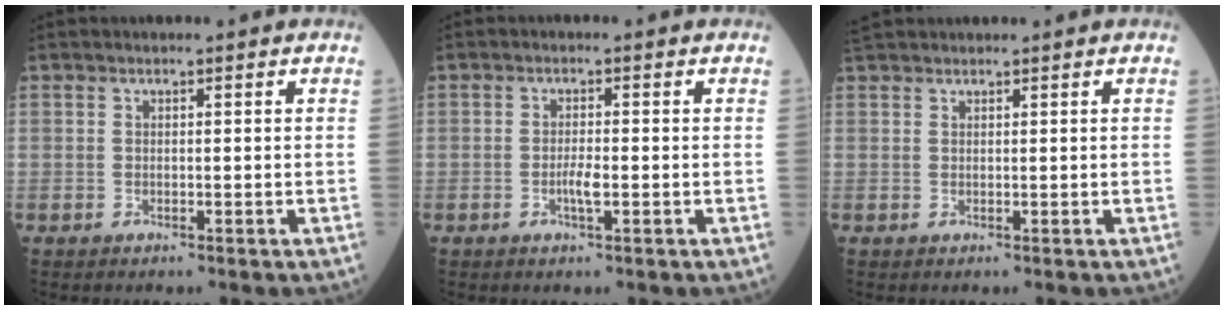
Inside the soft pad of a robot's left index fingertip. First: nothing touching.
{"total": 2.2, "force": [-0.7, 0.3, 2.0], "torque": [-0.041, -0.001, -0.011]}
{"total": 3.2, "force": [3.0, 0.5, 0.9], "torque": [-0.018, 0.037, 0.055]}